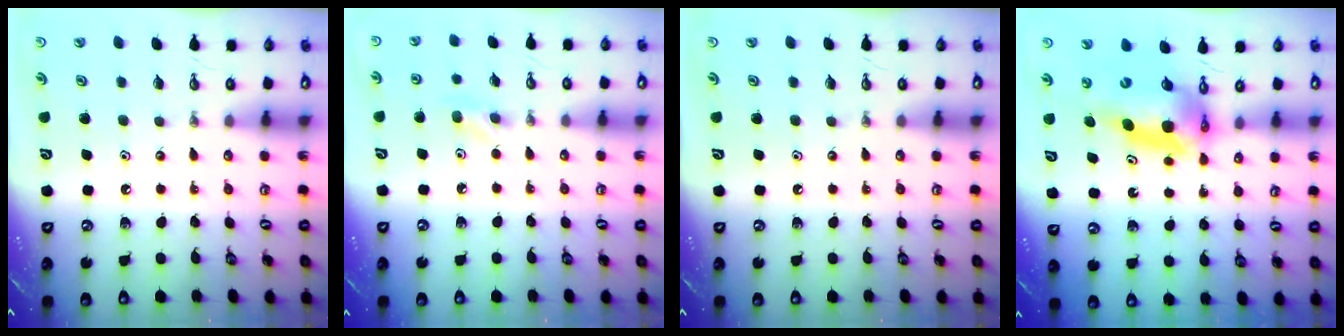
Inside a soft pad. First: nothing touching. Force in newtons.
{"total": 5.0, "press": 4.8, "slide": 1.4}
{"total": 0.0}
{"total": 11.2, "press": 11.1, "slide": 1.1}